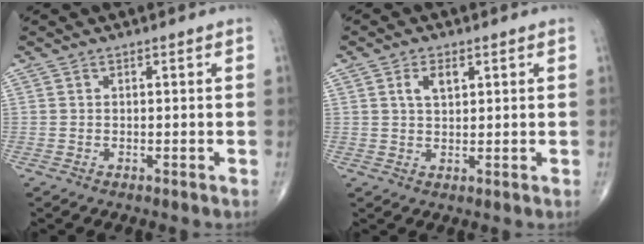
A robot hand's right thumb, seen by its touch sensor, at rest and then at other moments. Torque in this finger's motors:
{"motor_torque": [0.31, 0.55, 0.34, 0.11, 0.02]}